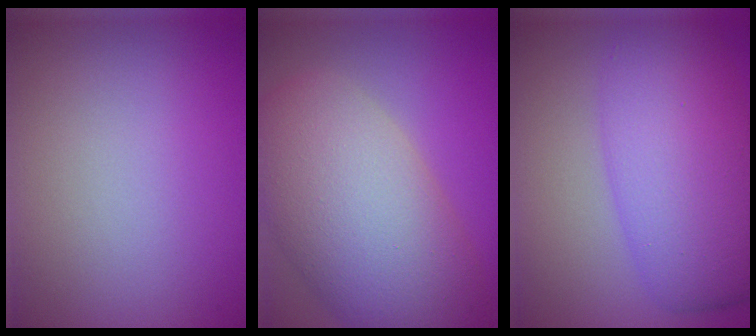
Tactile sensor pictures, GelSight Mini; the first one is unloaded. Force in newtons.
{"total": 11.4, "press": 11.4, "slide": 0.8}
{"total": 8.2, "press": 8.2, "slide": 0.1}